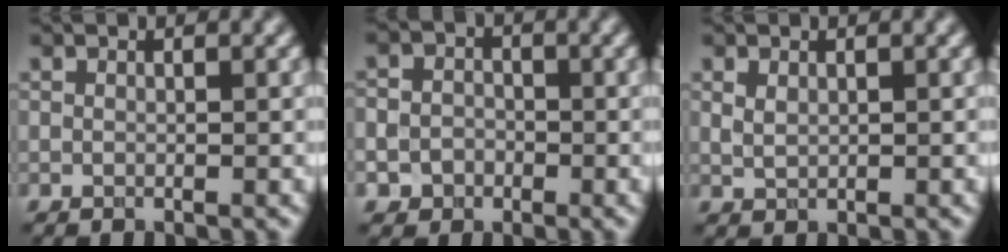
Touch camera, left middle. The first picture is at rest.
{"total": 3.3, "force": [-0.9, 3.0, 1.1], "torque": [0.013, 0.006, -0.030]}
{"total": 1.1, "force": [0.5, 0.7, 0.7], "torque": [-0.019, -0.002, 0.015]}